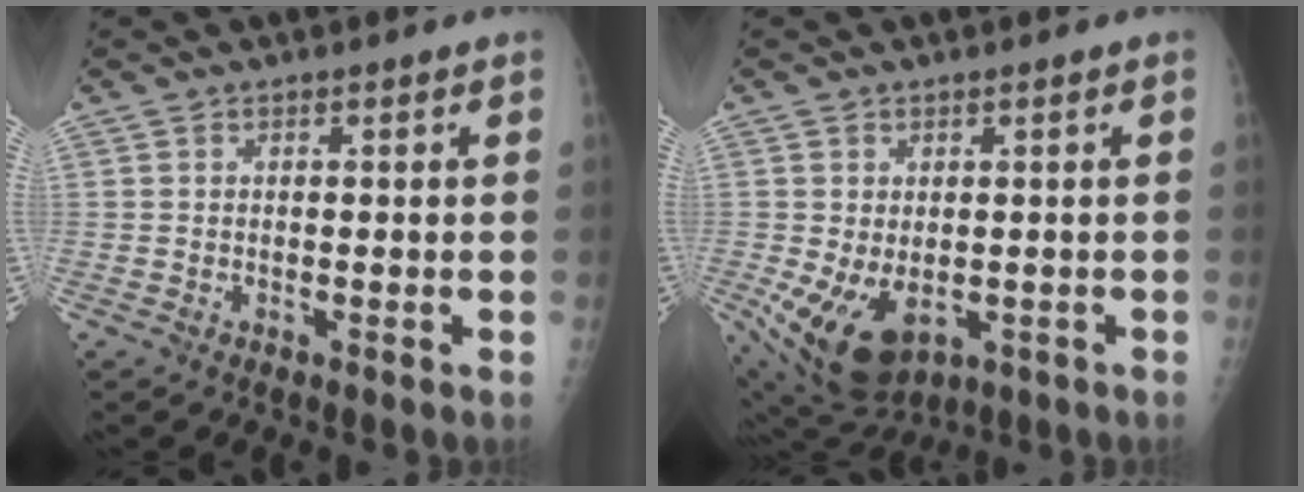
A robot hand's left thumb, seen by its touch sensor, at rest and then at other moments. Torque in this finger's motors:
{"motor_torque": [-0.67, 1.04, 1.09, 0.17, 0.06]}